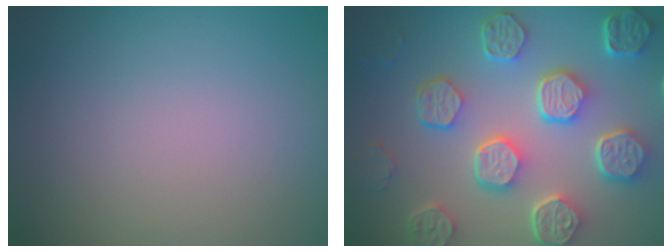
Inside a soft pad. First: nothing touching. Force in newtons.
{"total": 8.3, "press": 6.2, "slide": 5.6}